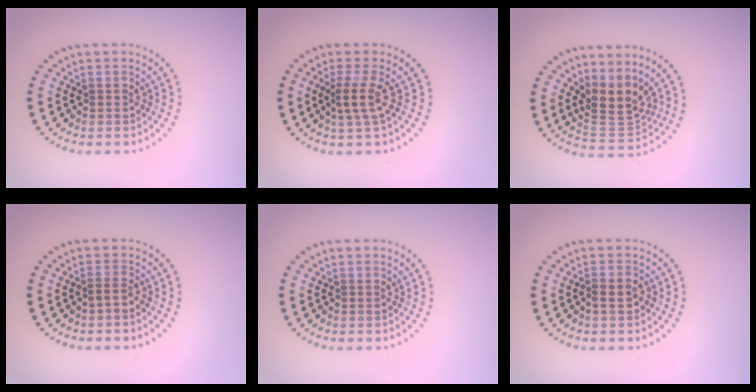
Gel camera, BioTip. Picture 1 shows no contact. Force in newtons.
{"total": 2.4, "press": 1.8, "slide": 1.6}
{"total": 3.5, "press": 2.5, "slide": 2.4}
{"total": 0.8, "press": 0.4, "slide": 0.7}
{"total": 0.0}
{"total": 1.1, "press": 1.0, "slide": 0.4}